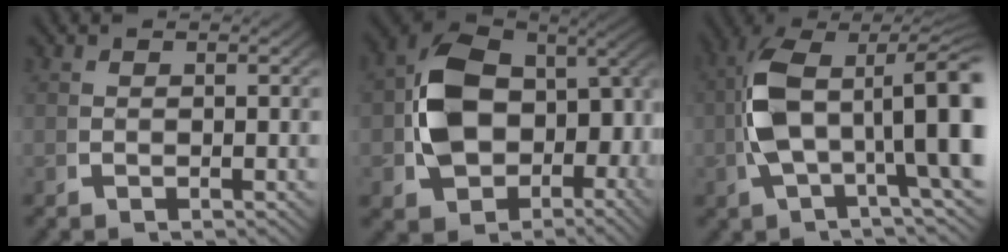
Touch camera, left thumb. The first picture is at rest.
{"total": 15.7, "force": [-0.5, 11.7, 10.4], "torque": [-0.230, -0.037, 0.006]}
{"total": 11.5, "force": [-0.4, 5.8, 9.9], "torque": [-0.188, -0.029, 0.008]}